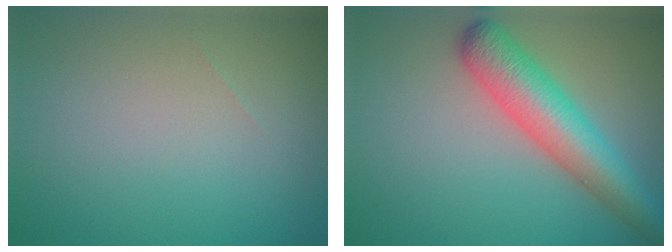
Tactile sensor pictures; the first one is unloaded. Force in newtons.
{"total": 6.9, "press": 6.9, "slide": 0.3}